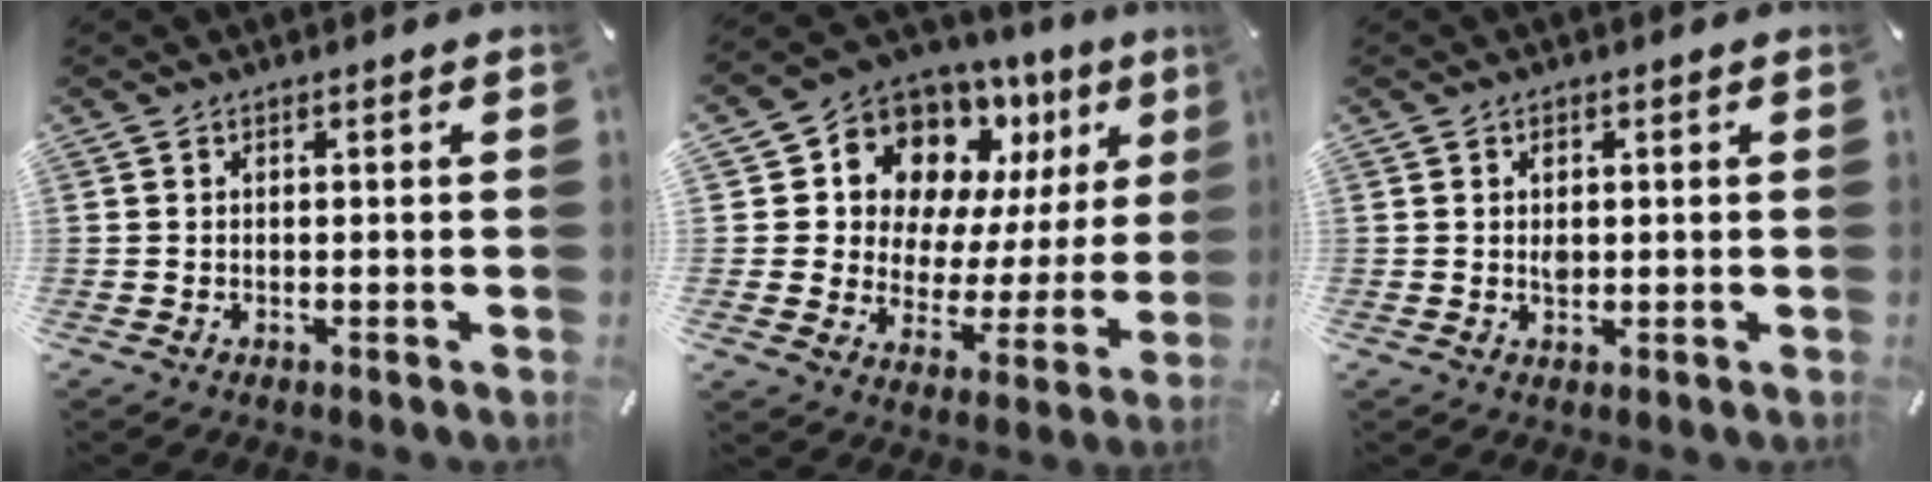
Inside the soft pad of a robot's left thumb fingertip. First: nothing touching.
{"total": 11.9, "force": [8.2, 8.1, 2.9], "torque": [-0.054, -0.083, 0.151]}
{"total": 1.8, "force": [0.2, 1.3, 1.2], "torque": [-0.019, 0.001, 0.002]}